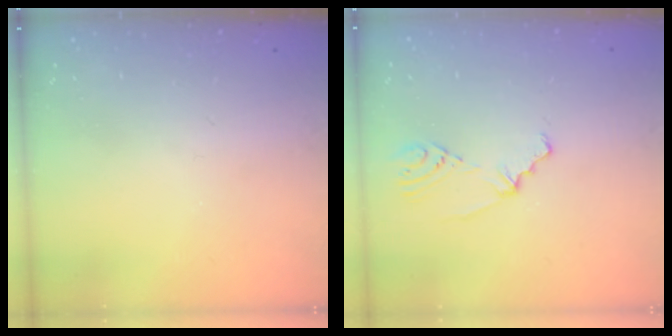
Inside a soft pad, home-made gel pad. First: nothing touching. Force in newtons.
{"total": 2.3, "press": 1.9, "slide": 1.4}